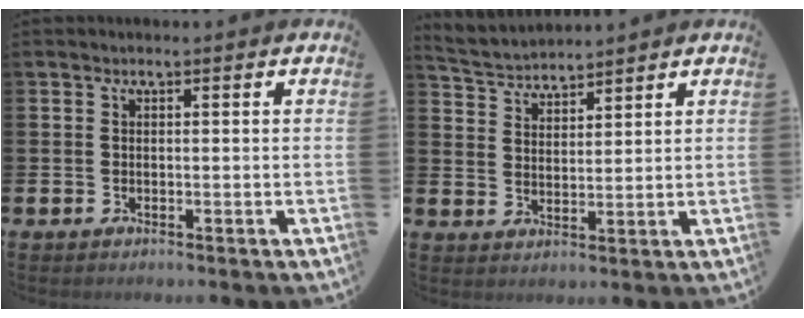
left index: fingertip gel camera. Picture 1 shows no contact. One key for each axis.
{"total": 3.6, "fx": 3.6, "fy": 0.5, "fz": -0.2, "tx": -0.010, "ty": -0.022, "tz": 0.063}